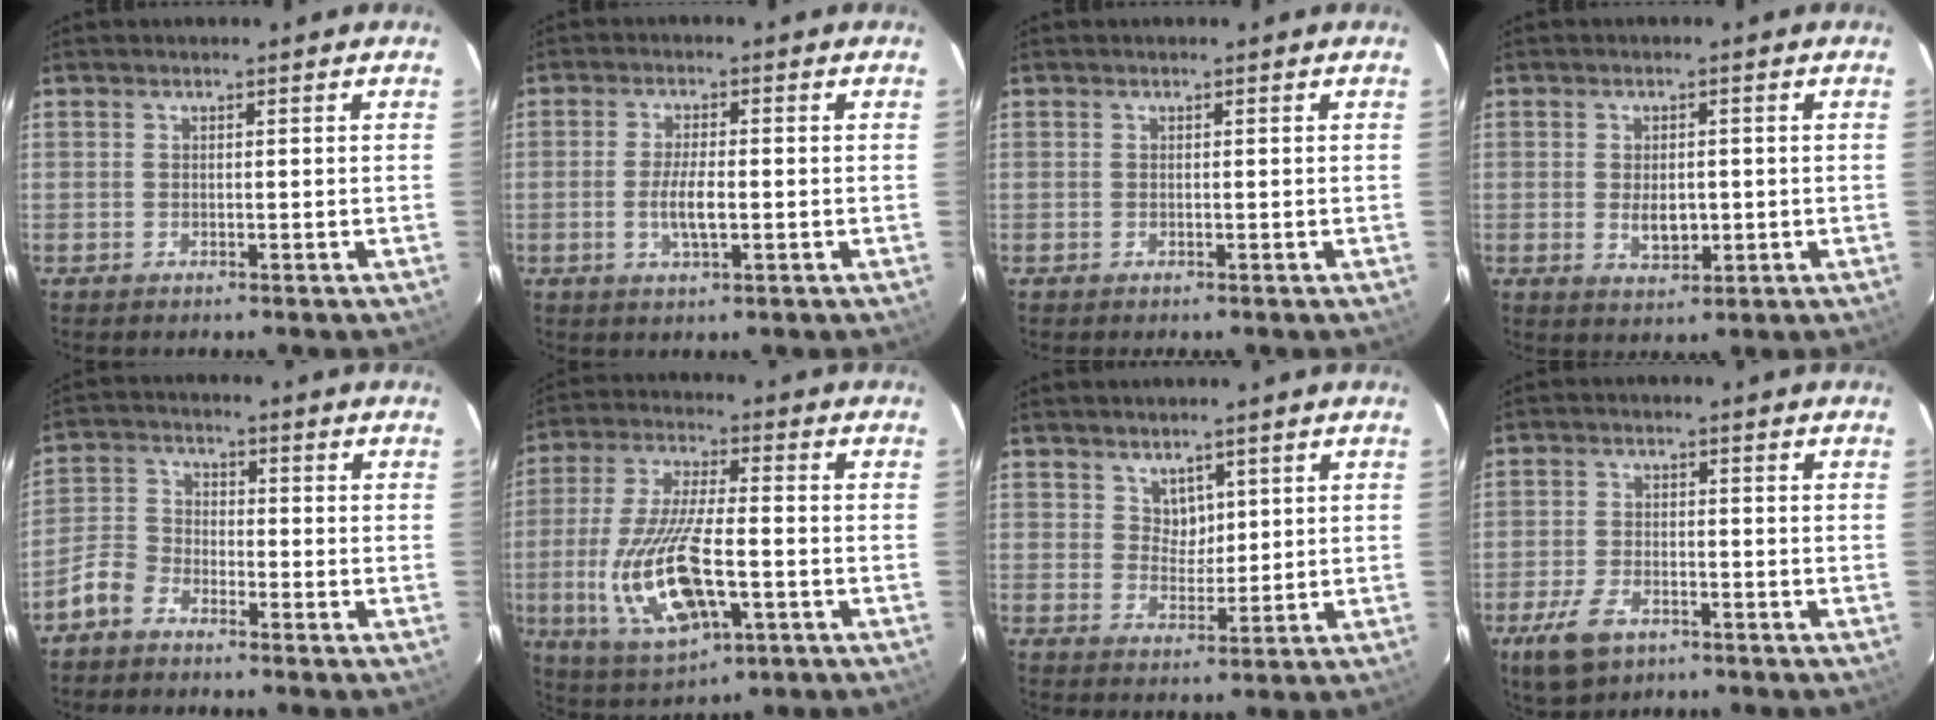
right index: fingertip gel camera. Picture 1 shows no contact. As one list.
[{"total": 4.9, "force": [-1.0, 1.3, 4.6], "torque": [-0.092, -0.003, -0.017]}, {"total": 0.0}, {"total": 4.6, "force": [-0.5, 2.8, 3.6], "torque": [-0.064, -0.005, -0.001]}, {"total": 6.4, "force": [-4.8, 3.5, 2.4], "torque": [-0.060, 0.019, -0.108]}, {"total": 16.7, "force": [-5.2, 6.1, 14.7], "torque": [-0.315, -0.013, -0.091]}, {"total": 3.4, "force": [2.2, 2.5, 0.8], "torque": [-0.005, 0.001, 0.043]}, {"total": 7.6, "force": [-4.6, 4.2, 4.4], "torque": [-0.115, -0.009, -0.081]}]